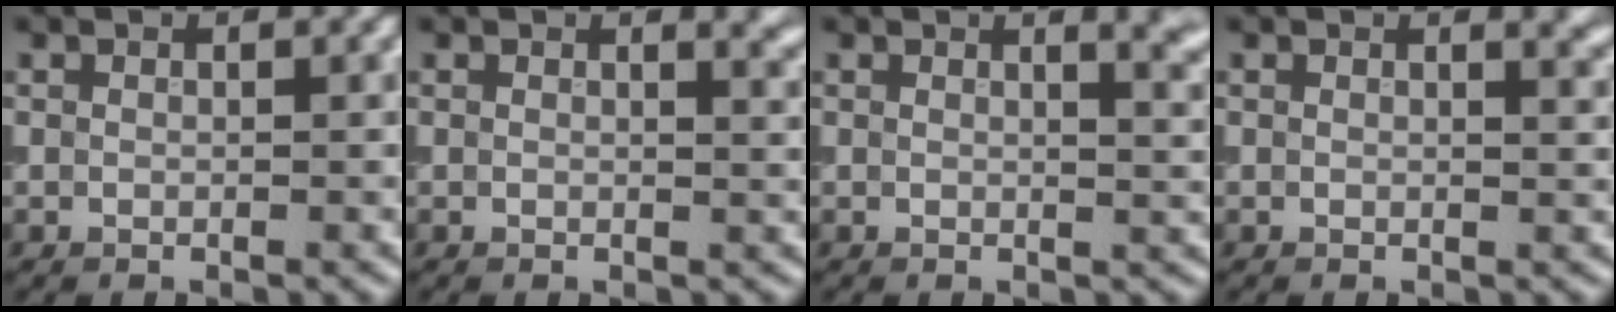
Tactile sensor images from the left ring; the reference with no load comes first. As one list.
[{"total": 2.3, "force": [1.6, 1.0, 1.4], "torque": [0.001, 0.001, 0.015]}, {"total": 4.1, "force": [2.2, 1.8, 3.0], "torque": [-0.005, 0.014, 0.015]}, {"total": 2.0, "force": [1.5, 0.7, 1.1], "torque": [-0.001, 0.001, 0.014]}]